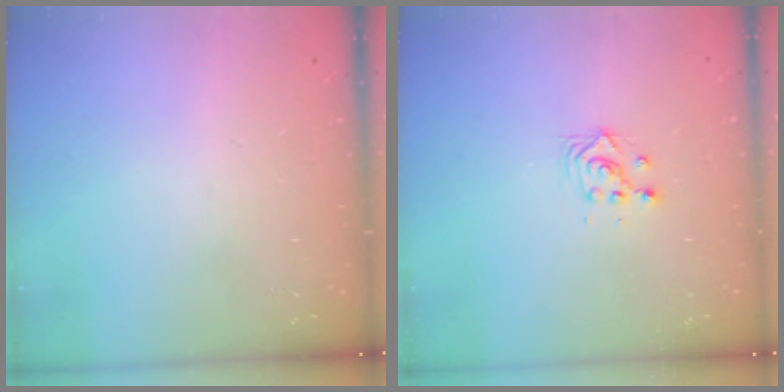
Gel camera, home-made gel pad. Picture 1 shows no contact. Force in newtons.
{"total": 2.8, "press": 2.8, "slide": 0.2}